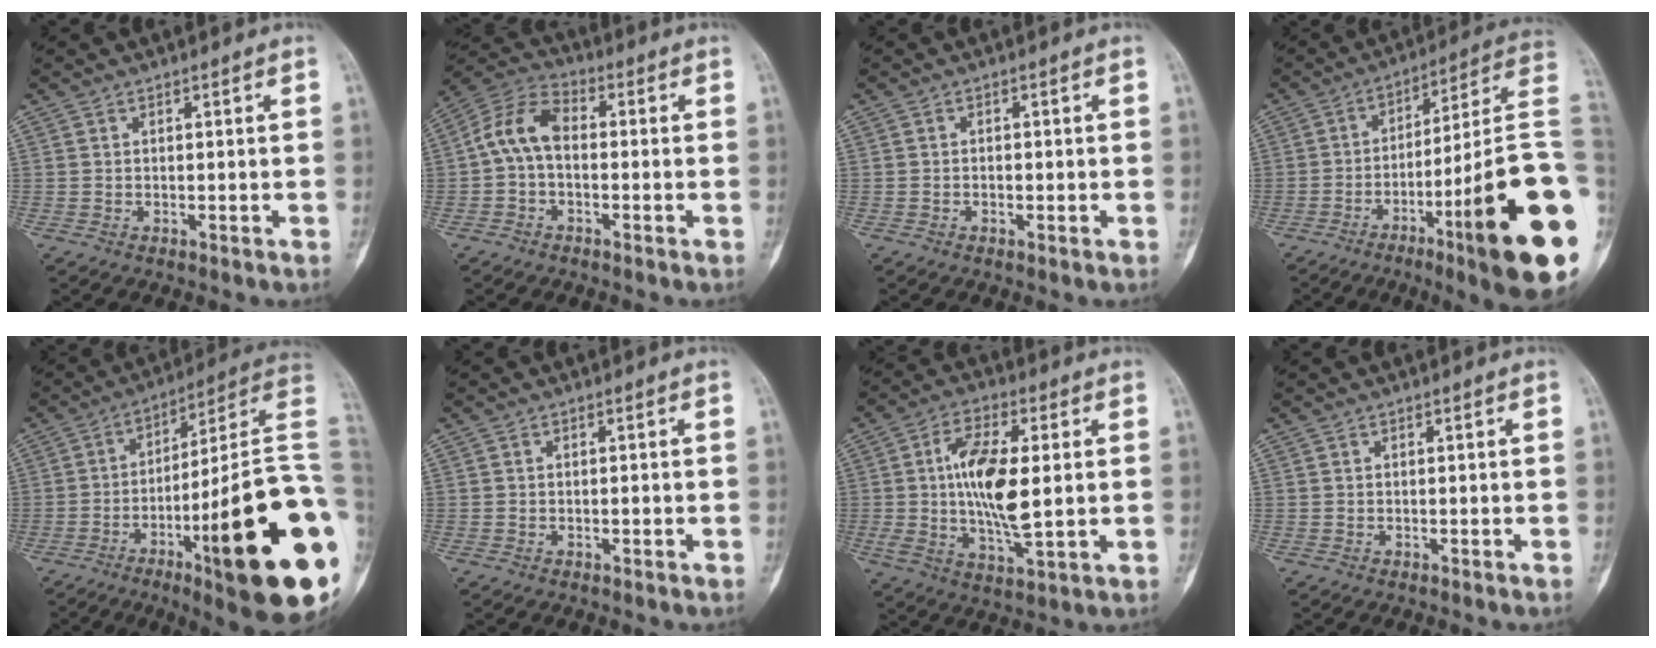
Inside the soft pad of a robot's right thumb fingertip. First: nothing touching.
{"total": 8.6, "force": [-0.5, 5.4, 6.7], "torque": [-0.124, 0.029, -0.025]}
{"total": 0.8, "force": [-0.2, 0.6, 0.5], "torque": [-0.008, 0.002, -0.005]}
{"total": 25.7, "force": [-7.6, 2.8, 24.4], "torque": [-0.298, 0.025, -0.114]}
{"total": 29.4, "force": [-8.2, 4.9, 27.8], "torque": [-0.345, 0.022, -0.125]}
{"total": 0.5, "force": [-0.1, 0.3, 0.4], "torque": [-0.006, 0.001, -0.004]}
{"total": 14.5, "force": [1.3, 5.6, 13.3], "torque": [-0.248, -0.010, 0.023]}
{"total": 0.0}